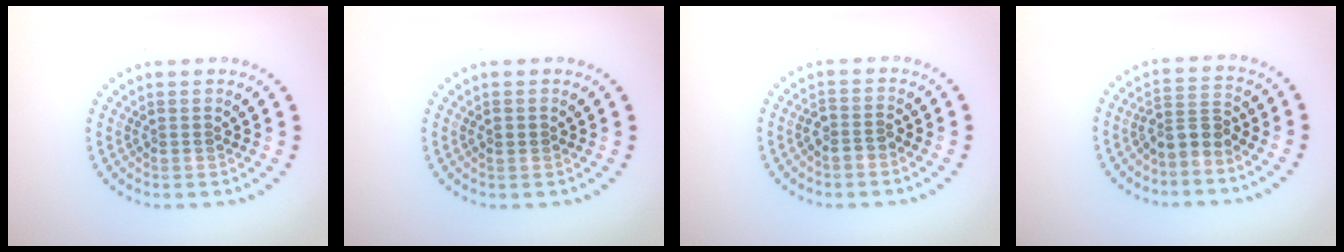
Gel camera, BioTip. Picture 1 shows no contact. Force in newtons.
{"total": 1.0, "press": 0.9, "slide": 0.2}
{"total": 1.6, "press": 1.3, "slide": 0.9}
{"total": 2.7, "press": 1.9, "slide": 1.9}